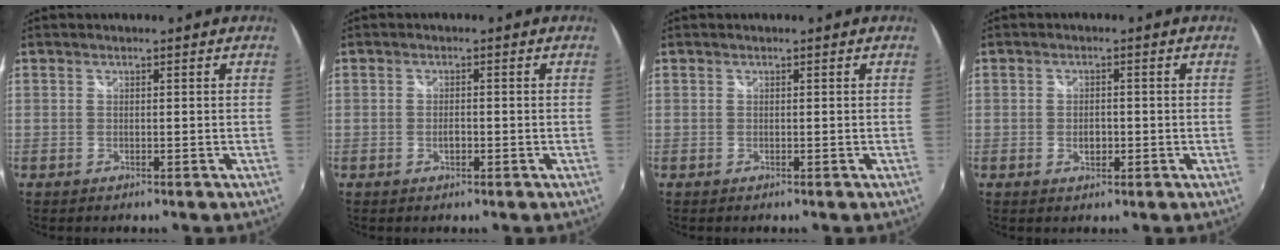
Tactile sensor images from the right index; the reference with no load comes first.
{"total": 1.6, "force": [-0.6, 0.9, 1.2], "torque": [-0.022, 0.000, -0.010]}
{"total": 0.0}
{"total": 2.5, "force": [-0.6, 1.7, 1.7], "torque": [-0.028, 0.000, -0.010]}